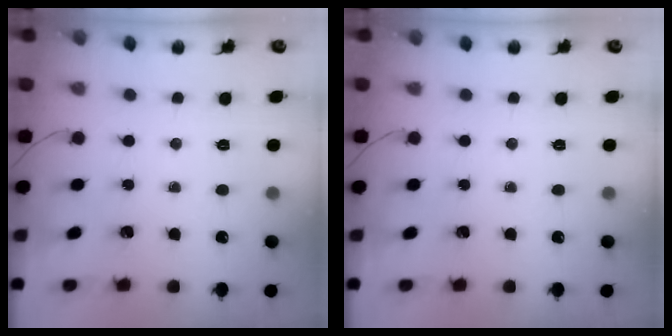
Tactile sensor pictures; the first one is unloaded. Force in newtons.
{"total": 0.0}